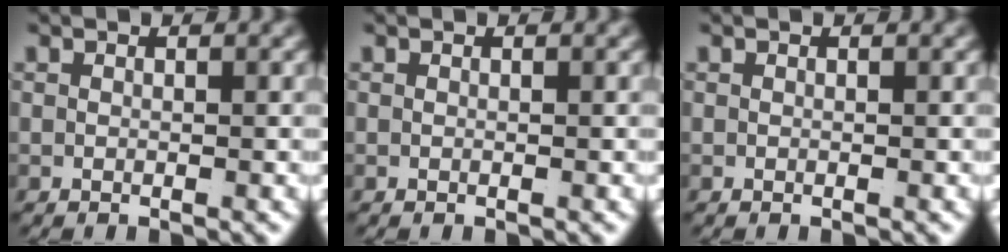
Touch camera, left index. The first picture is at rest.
{"total": 0.0}
{"total": 0.0}